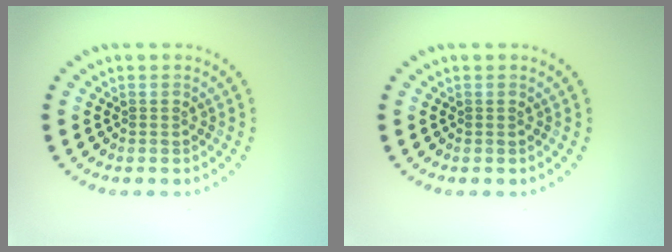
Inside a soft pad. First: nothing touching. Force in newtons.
{"total": 0.0}